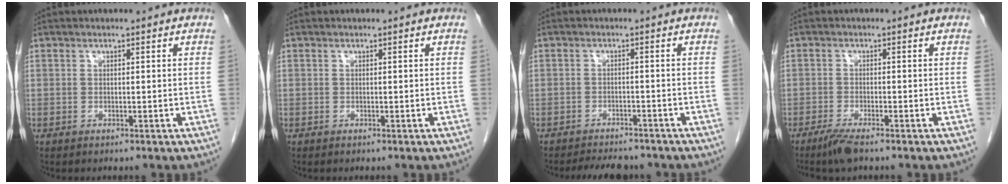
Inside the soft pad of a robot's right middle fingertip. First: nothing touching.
{"total": 0.0}
{"total": 6.8, "force": [-6.2, 2.0, 2.0], "torque": [-0.027, -0.006, -0.084]}
{"total": 3.1, "force": [-2.3, 0.3, 2.0], "torque": [-0.044, -0.007, -0.046]}